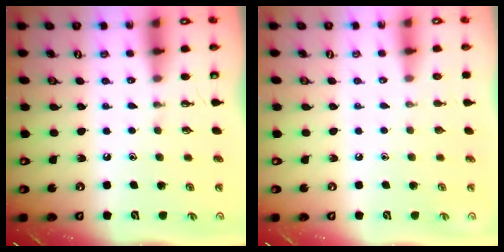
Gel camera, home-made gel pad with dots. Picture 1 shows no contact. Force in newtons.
{"total": 0.0}